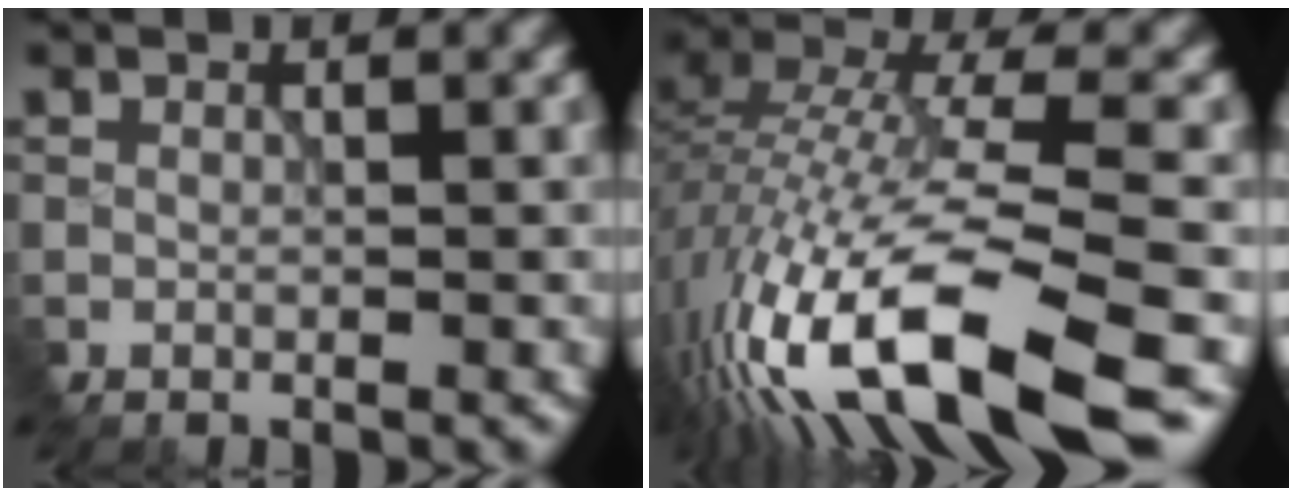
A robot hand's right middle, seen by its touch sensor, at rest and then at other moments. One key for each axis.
{"total": 13.7, "fx": -5.4, "fy": 4.7, "fz": 11.7, "tx": -0.261, "ty": 0.008, "tz": -0.098}